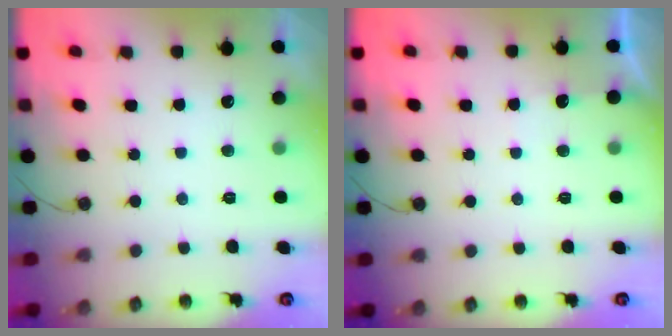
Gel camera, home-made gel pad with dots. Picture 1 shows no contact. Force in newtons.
{"total": 2.2, "press": 2.2, "slide": 0.3}